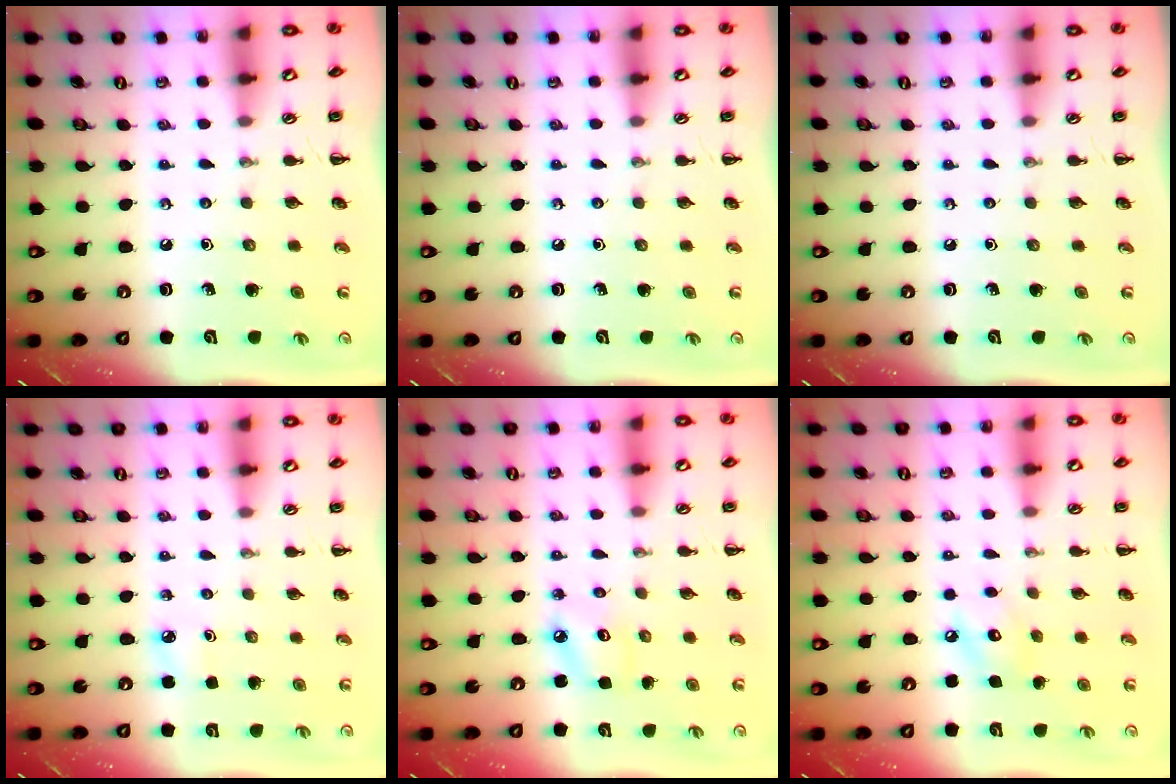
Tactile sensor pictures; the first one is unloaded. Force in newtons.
{"total": 0.0}
{"total": 0.0}
{"total": 3.6, "press": 3.4, "slide": 1.3}
{"total": 4.2, "press": 4.2, "slide": 0.4}
{"total": 6.7, "press": 6.7, "slide": 0.4}